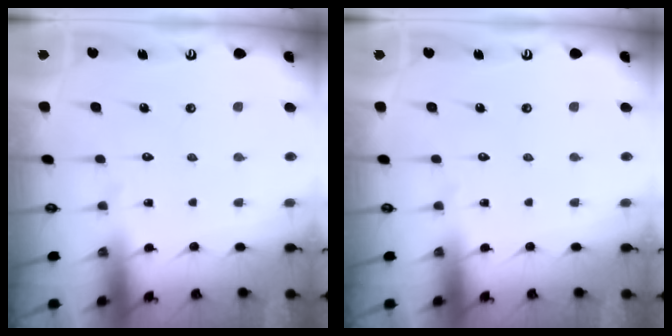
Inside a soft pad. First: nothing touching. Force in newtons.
{"total": 0.0}